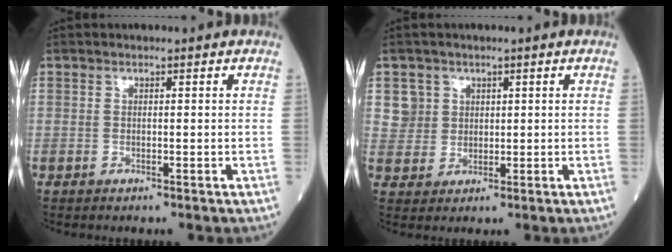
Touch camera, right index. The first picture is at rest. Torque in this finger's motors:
{"motor_torque": [-0.20, 0.19, -0.09, -0.02]}